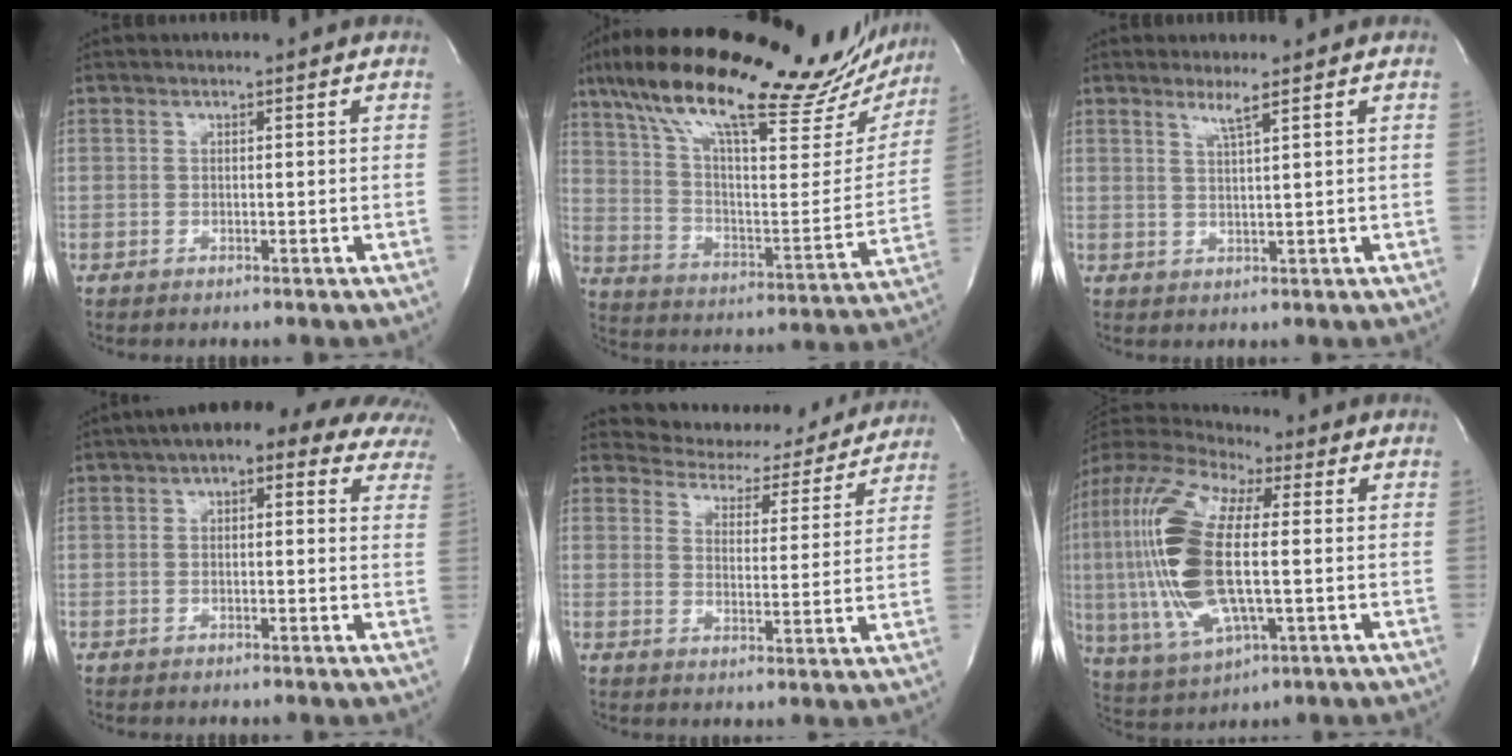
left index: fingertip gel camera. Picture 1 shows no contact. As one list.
[{"total": 32.1, "force": [25.7, 7.8, 17.6], "torque": [-0.296, 0.006, 0.357]}, {"total": 2.3, "force": [1.5, -0.7, 1.6], "torque": [-0.035, -0.010, 0.032]}, {"total": 15.4, "force": [10.9, 5.3, 9.4], "torque": [-0.118, 0.046, 0.115]}, {"total": 15.0, "force": [14.2, 4.3, 2.0], "torque": [-0.008, -0.013, 0.168]}, {"total": 18.7, "force": [0.1, 5.7, 17.8], "torque": [-0.404, 0.007, 0.002]}]